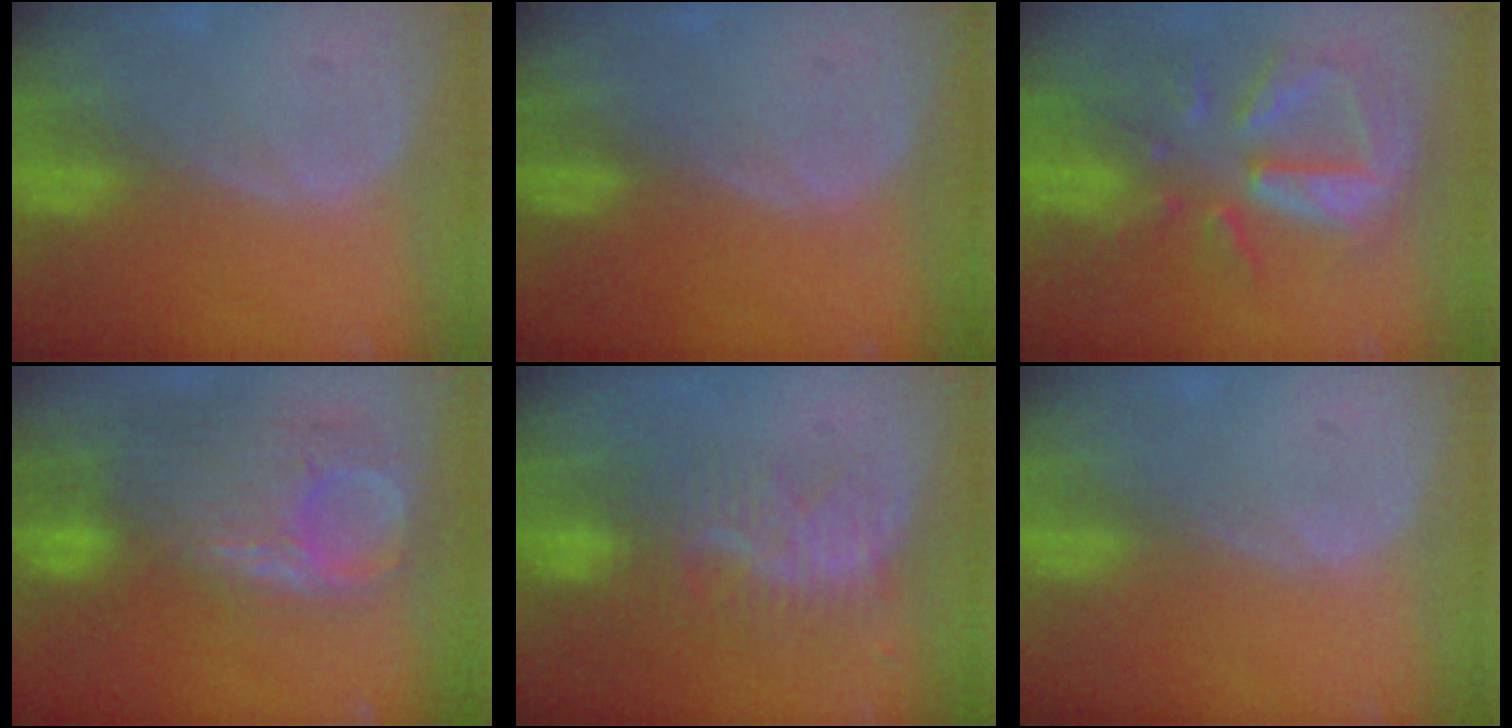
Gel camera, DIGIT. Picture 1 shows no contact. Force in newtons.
{"total": 0.0}
{"total": 10.6, "press": 9.3, "slide": 5.0}
{"total": 12.2, "press": 10.4, "slide": 6.3}
{"total": 8.1, "press": 7.4, "slide": 3.5}
{"total": 0.6, "press": 0.1, "slide": 0.6}